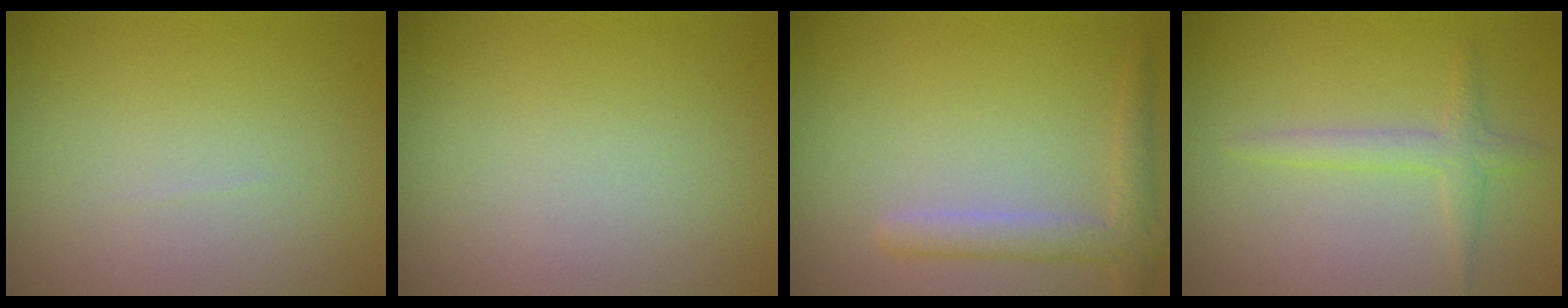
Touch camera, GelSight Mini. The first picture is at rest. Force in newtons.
{"total": 0.0}
{"total": 2.6, "press": 2.5, "slide": 0.2}
{"total": 1.8, "press": 1.8, "slide": 0.0}